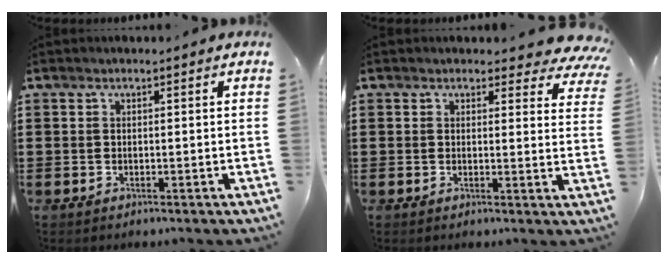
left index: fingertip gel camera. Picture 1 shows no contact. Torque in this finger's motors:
{"motor_torque": [0.72, -0.69, 0.03, 0.02]}